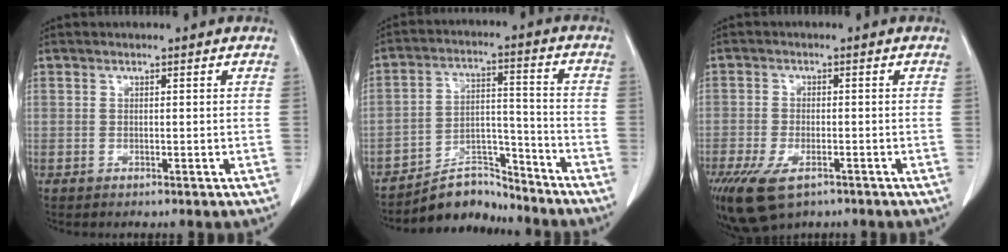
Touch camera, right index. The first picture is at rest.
{"total": 8.1, "force": [-7.8, 2.3, 0.3], "torque": [0.002, 0.039, -0.134]}
{"total": 10.6, "force": [-6.3, 5.1, 6.8], "torque": [-0.147, -0.019, -0.102]}